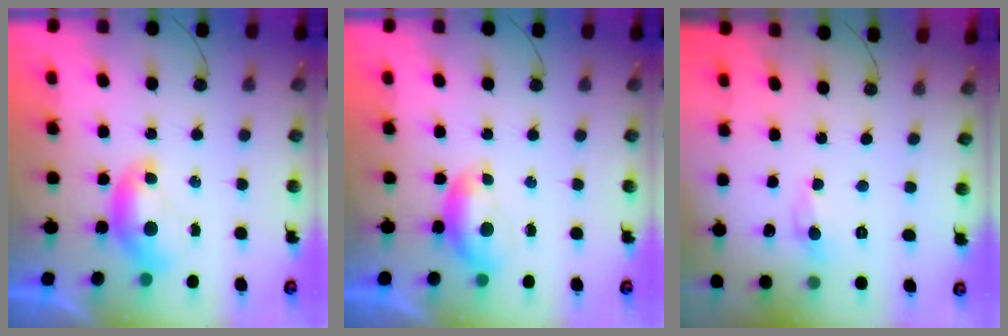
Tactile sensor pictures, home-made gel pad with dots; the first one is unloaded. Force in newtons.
{"total": 0.5, "press": 0.1, "slide": 0.5}
{"total": 0.0}